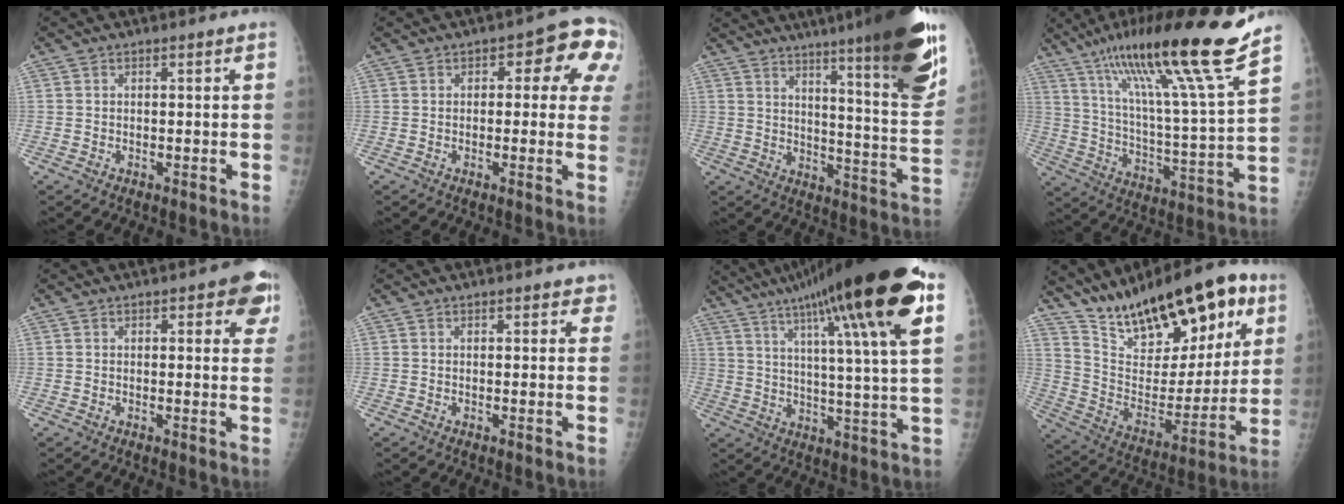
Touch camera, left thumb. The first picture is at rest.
{"total": 10.3, "force": [2.7, 5.3, 8.4], "torque": [-0.046, 0.015, 0.021]}
{"total": 25.0, "force": [16.3, 2.3, 18.9], "torque": [-0.251, -0.082, 0.227]}
{"total": 23.5, "force": [16.3, 0.5, 16.9], "torque": [-0.261, -0.069, 0.274]}
{"total": 6.8, "force": [3.4, 2.7, 5.2], "torque": [-0.031, -0.008, 0.031]}
{"total": 2.5, "force": [1.8, 1.2, 1.3], "torque": [0.010, -0.003, 0.015]}
{"total": 26.5, "force": [14.0, 2.8, 22.4], "torque": [-0.350, -0.015, 0.205]}
{"total": 25.8, "force": [16.2, 10.1, 17.3], "torque": [-0.232, -0.049, 0.274]}